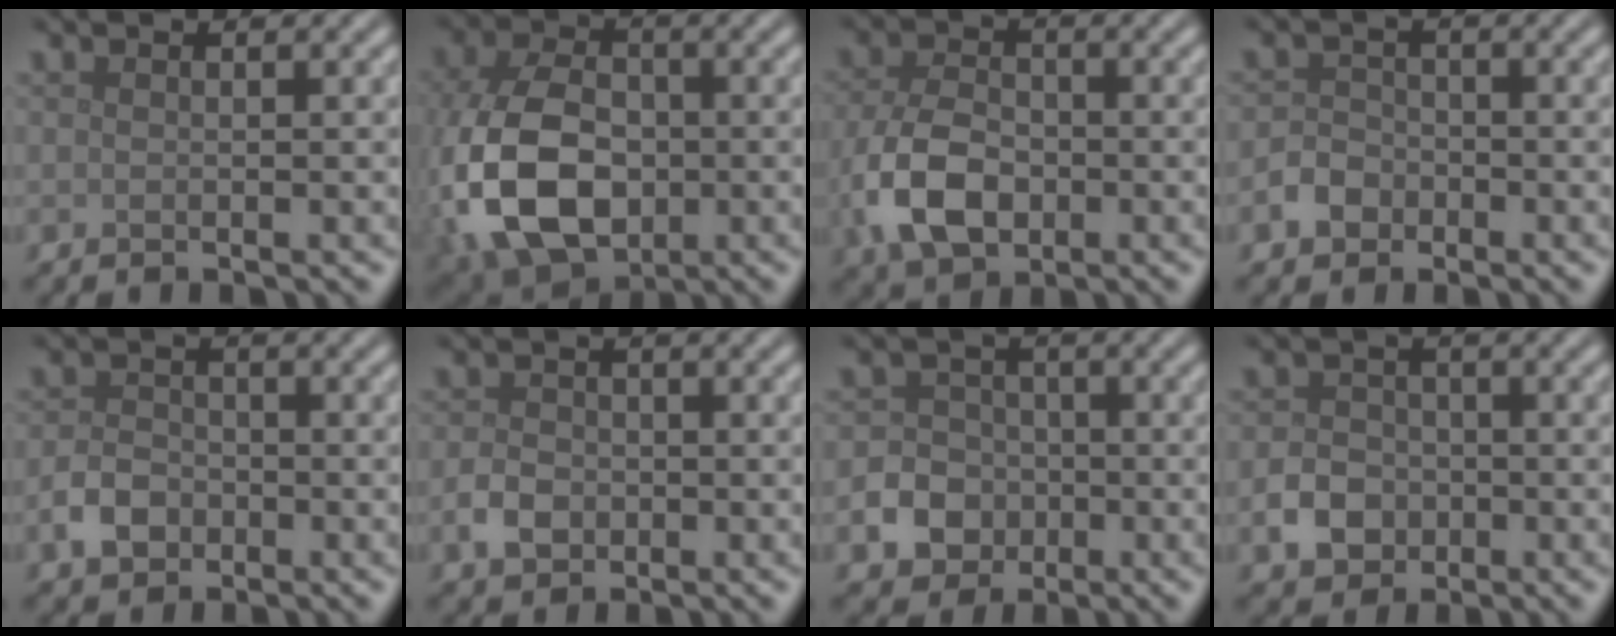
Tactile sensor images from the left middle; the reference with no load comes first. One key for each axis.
{"total": 11.5, "fx": -2.7, "fy": 7.8, "fz": 8.1, "tx": -0.200, "ty": -0.022, "tz": -0.057}
{"total": 6.3, "fx": -1.9, "fy": 4.2, "fz": 4.3, "tx": -0.102, "ty": -0.005, "tz": -0.039}
{"total": 2.3, "fx": -1.2, "fy": 1.8, "fz": 0.7, "tx": -0.007, "ty": 0.004, "tz": -0.027}
{"total": 2.7, "fx": -1.4, "fy": 2.0, "fz": 1.3, "tx": -0.021, "ty": 0.004, "tz": -0.032}
{"total": 2.4, "fx": -0.9, "fy": 1.8, "fz": 1.2, "tx": -0.020, "ty": 0.001, "tz": -0.022}
{"total": 4.5, "fx": -1.6, "fy": 4.0, "fz": 1.4, "tx": -0.007, "ty": 0.001, "tz": -0.051}
{"total": 3.3, "fx": -1.2, "fy": 2.7, "fz": 1.4, "tx": -0.022, "ty": 0.001, "tz": -0.024}